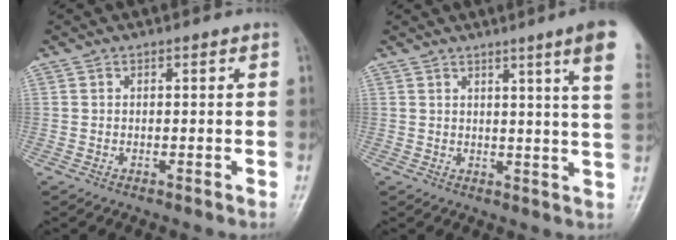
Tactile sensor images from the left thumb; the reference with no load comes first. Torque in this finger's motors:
{"motor_torque": [3.08, 1.93, 1.35, -1.42, 0.10]}